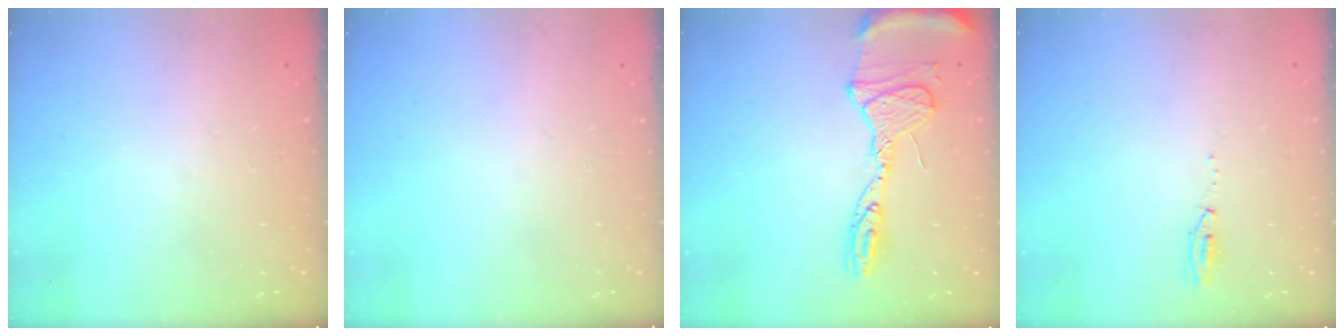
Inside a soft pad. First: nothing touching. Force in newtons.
{"total": 0.0}
{"total": 15.9, "press": 15.8, "slide": 1.6}
{"total": 5.0, "press": 3.7, "slide": 3.3}